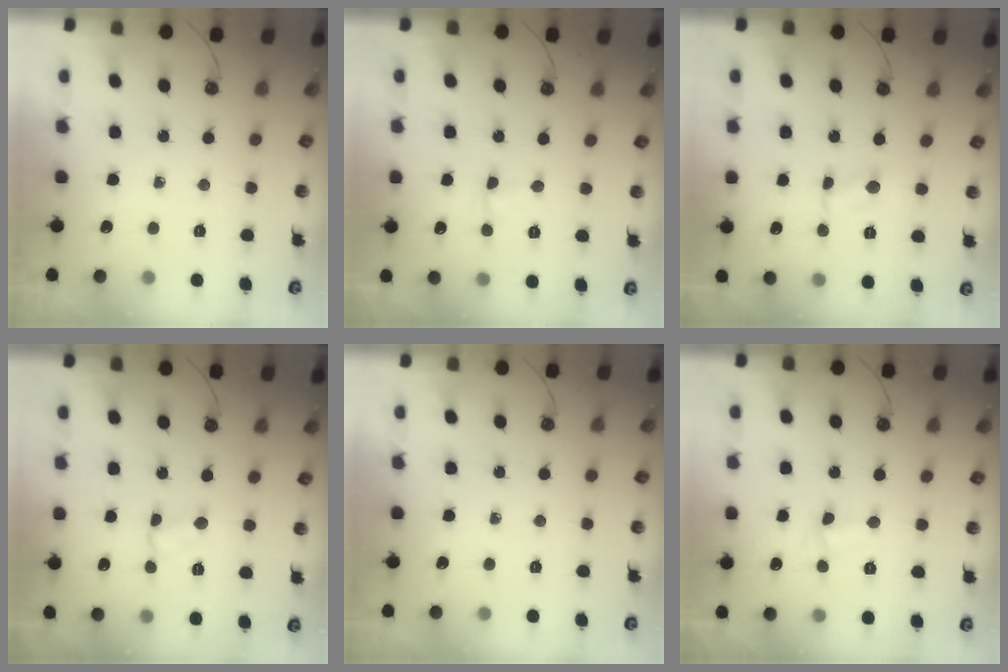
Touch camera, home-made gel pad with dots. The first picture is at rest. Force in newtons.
{"total": 2.0, "press": 1.9, "slide": 0.5}
{"total": 2.7, "press": 2.6, "slide": 0.5}
{"total": 2.9, "press": 2.9, "slide": 0.5}
{"total": 0.0}
{"total": 2.6, "press": 2.5, "slide": 0.6}